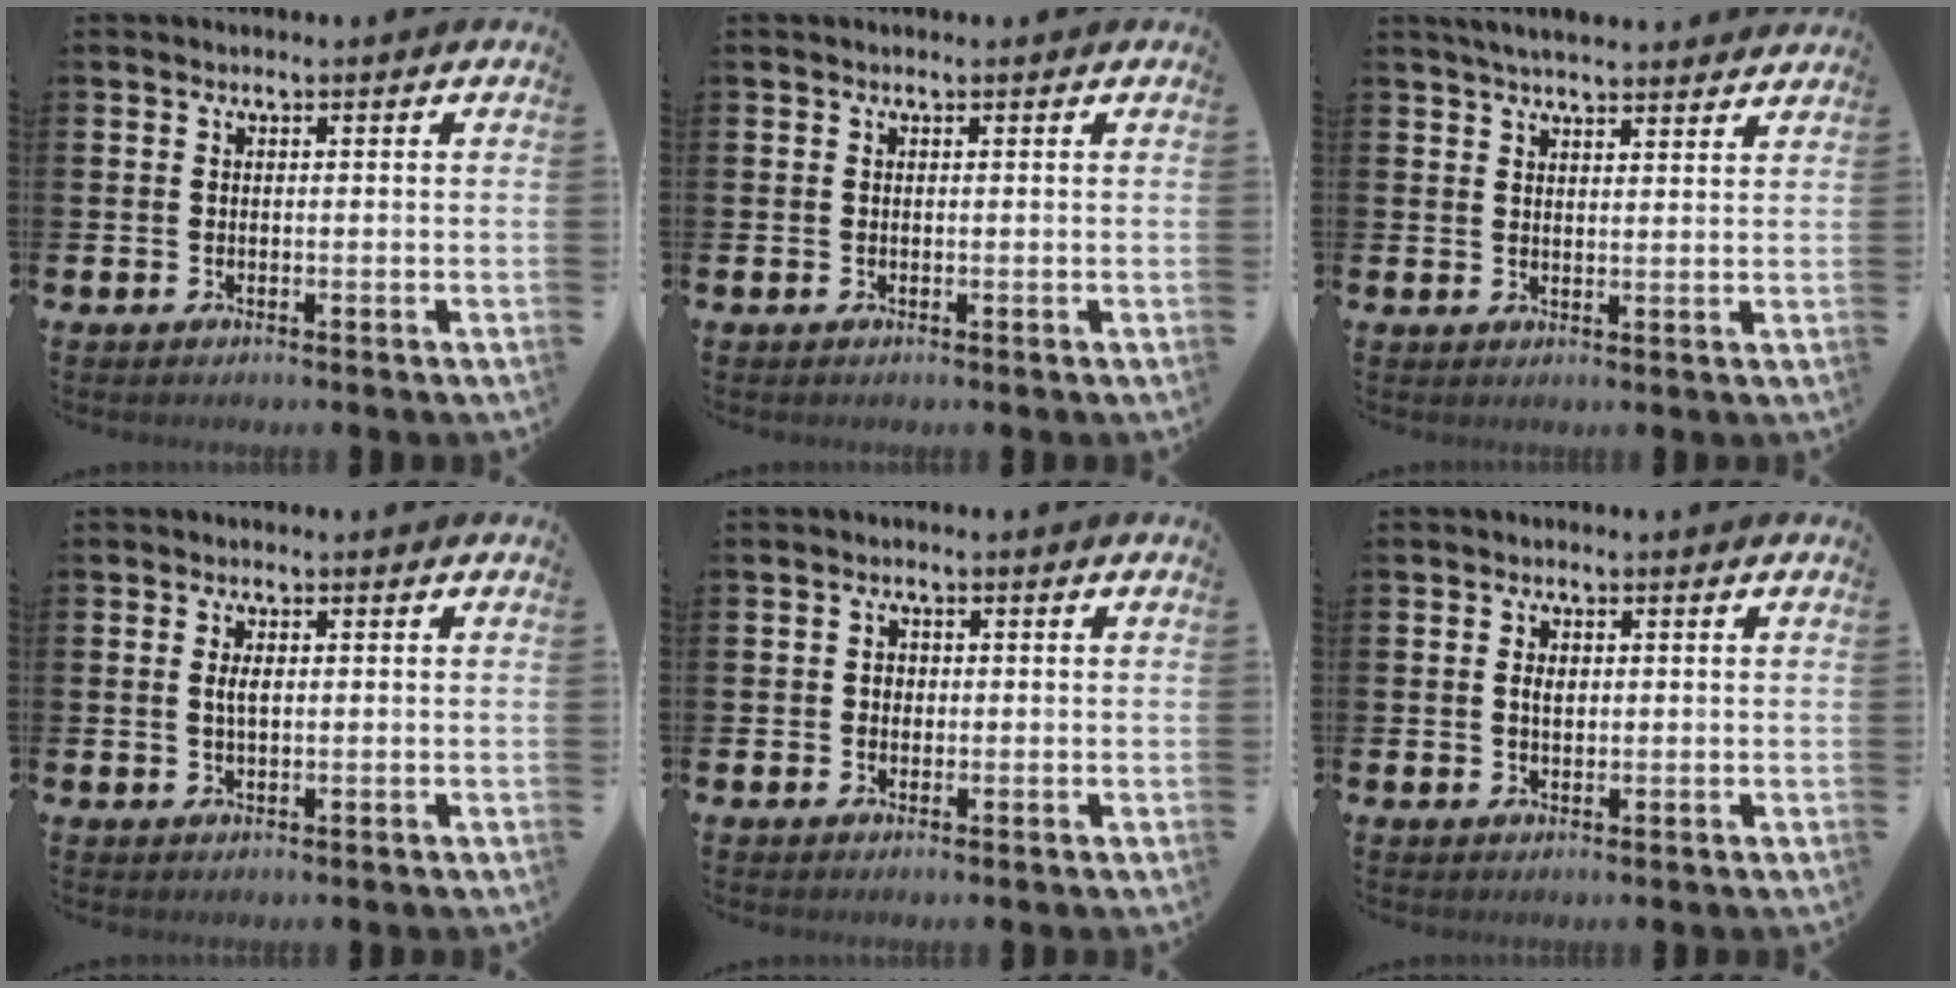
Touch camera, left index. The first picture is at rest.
{"total": 0.0}
{"total": 4.2, "force": [4.1, 0.4, 1.0], "torque": [-0.028, -0.014, 0.074]}
{"total": 1.9, "force": [0.4, 0.8, 1.7], "torque": [-0.029, 0.003, 0.003]}
{"total": 1.4, "force": [0.0, 1.3, 0.5], "torque": [0.002, 0.003, -0.005]}
{"total": 1.6, "force": [0.4, 1.1, 1.2], "torque": [-0.012, 0.002, 0.002]}